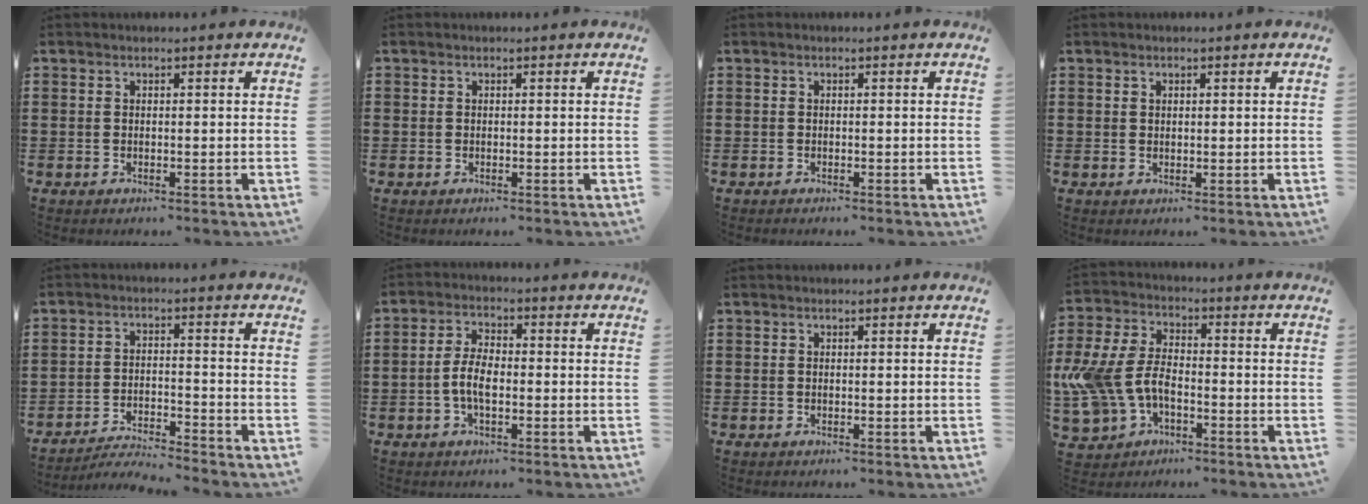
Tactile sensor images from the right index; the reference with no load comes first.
{"total": 0.0}
{"total": 0.0}
{"total": 0.8, "force": [0.5, 0.5, 0.3], "torque": [-0.007, 0.003, 0.009]}
{"total": 3.7, "force": [-3.6, 0.0, 0.4], "torque": [-0.020, 0.000, -0.081]}
{"total": 5.1, "force": [-1.2, 2.3, 4.4], "torque": [-0.105, -0.002, -0.029]}
{"total": 0.0}
{"total": 8.9, "force": [-2.7, 5.7, 6.3], "torque": [-0.175, -0.005, -0.058]}